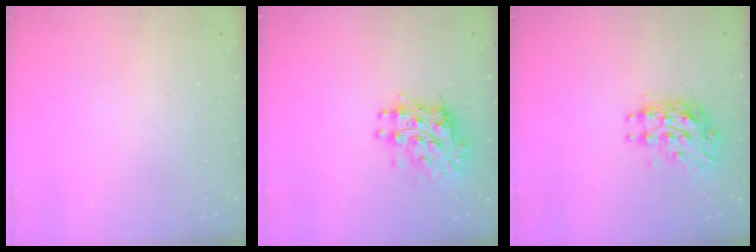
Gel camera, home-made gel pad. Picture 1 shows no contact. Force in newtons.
{"total": 10.1, "press": 10.1, "slide": 1.0}
{"total": 10.1, "press": 10.0, "slide": 0.9}